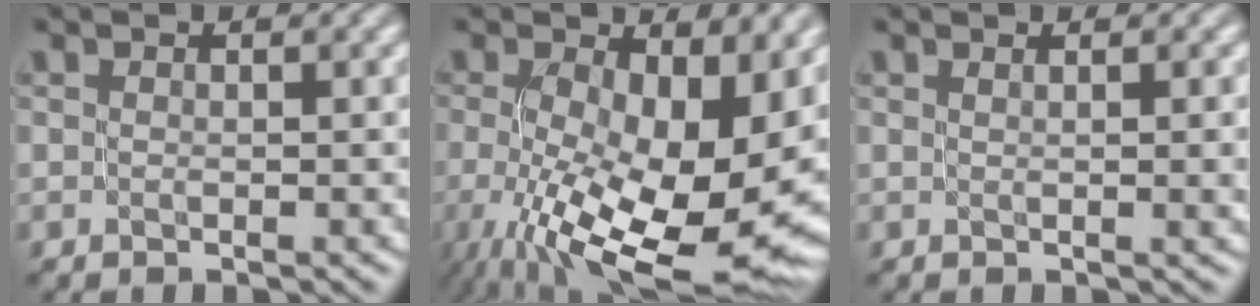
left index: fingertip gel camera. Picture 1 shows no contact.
{"total": 16.2, "force": [-3.2, 8.2, 13.6], "torque": [-0.207, -0.030, -0.032]}
{"total": 2.0, "force": [0.3, 0.6, 1.9], "torque": [-0.019, 0.004, 0.005]}